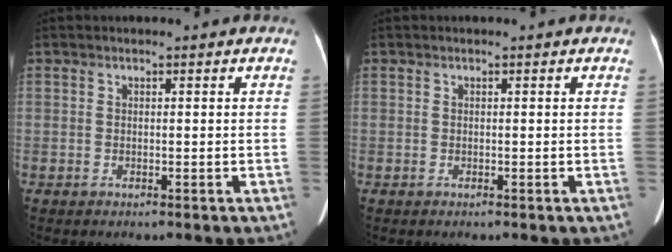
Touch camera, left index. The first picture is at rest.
{"total": 0.0}